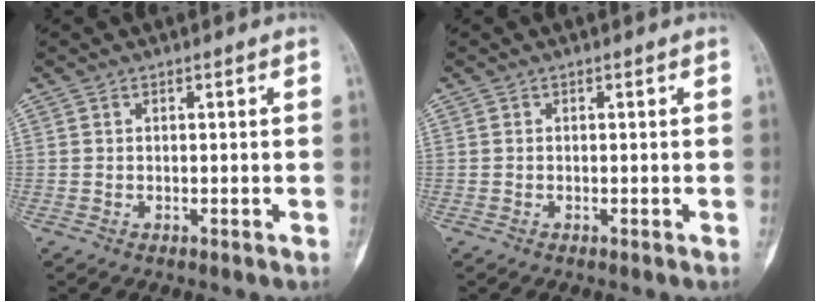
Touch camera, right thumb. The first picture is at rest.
{"total": 0.0}